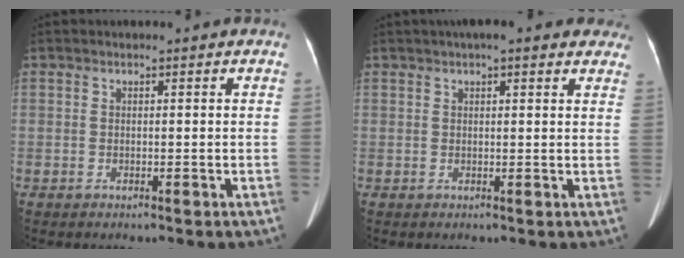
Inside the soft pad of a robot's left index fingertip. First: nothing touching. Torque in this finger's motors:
{"motor_torque": [0.73, -0.84, 0.09, 0.08]}